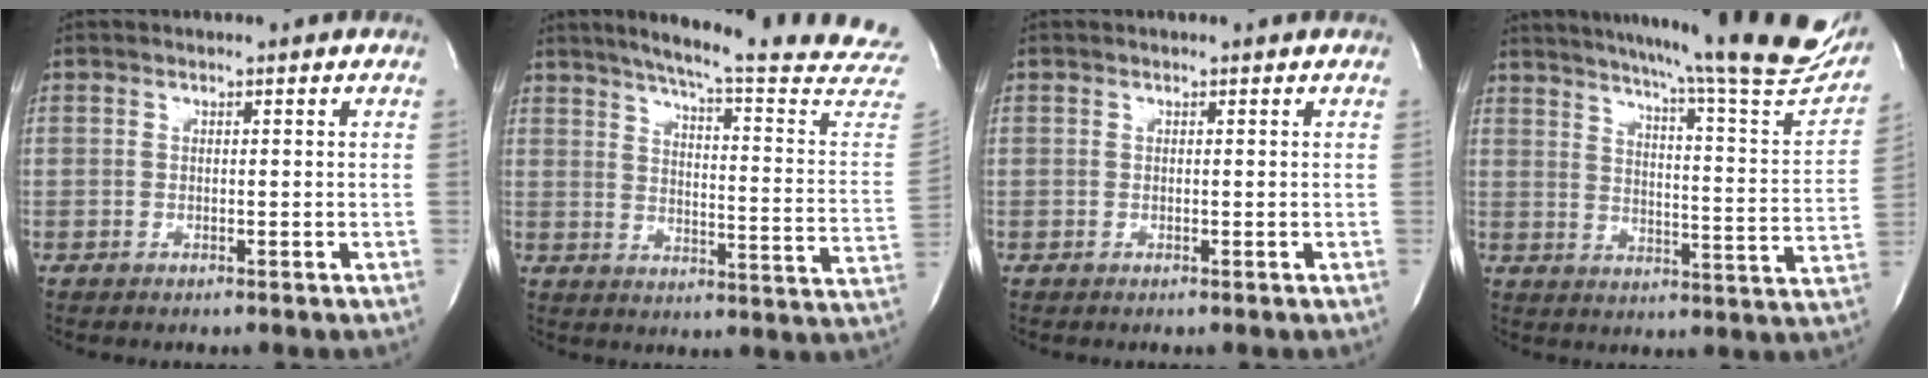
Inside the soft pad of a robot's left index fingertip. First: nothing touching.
{"total": 24.6, "force": [21.8, -0.7, 11.4], "torque": [-0.165, -0.100, 0.261]}
{"total": 0.0}
{"total": 26.5, "force": [22.9, 1.2, 13.3], "torque": [-0.201, -0.075, 0.282]}